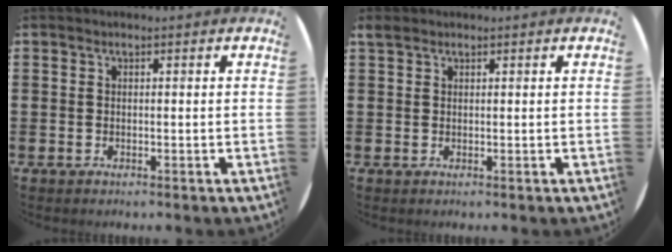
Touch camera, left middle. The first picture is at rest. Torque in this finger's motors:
{"motor_torque": [0.36, -0.32, 0.01, 0.00]}